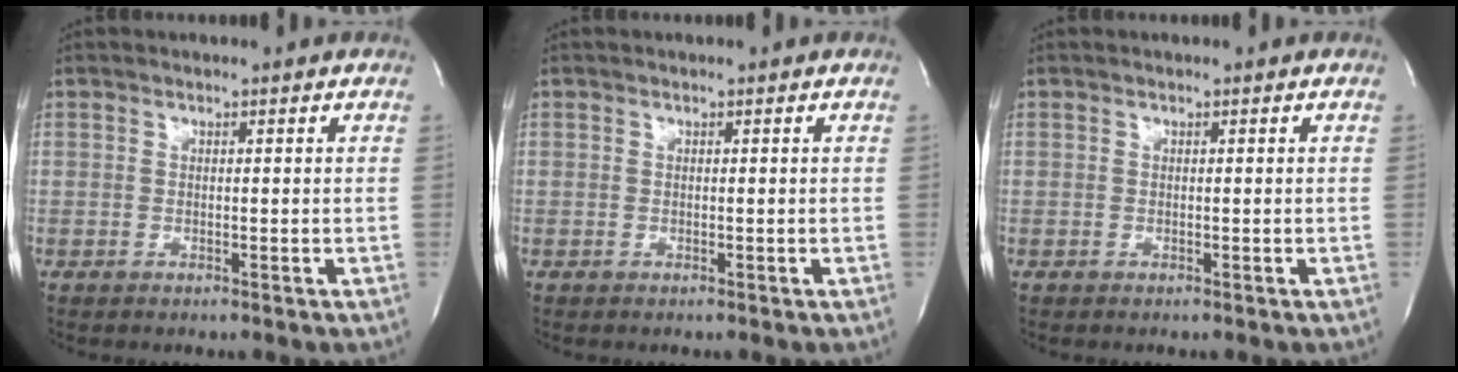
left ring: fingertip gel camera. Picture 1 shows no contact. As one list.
[{"total": 0.0}, {"total": 0.0}]